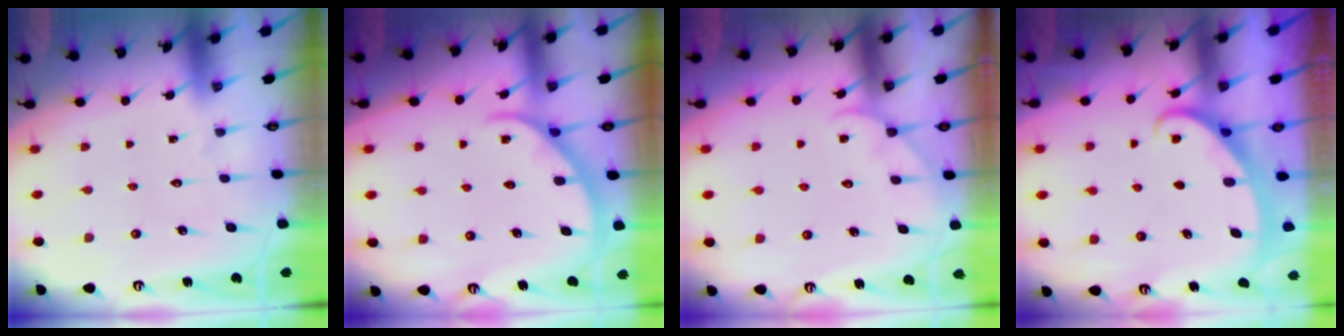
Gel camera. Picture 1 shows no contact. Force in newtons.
{"total": 2.7, "press": 2.6, "slide": 0.3}
{"total": 3.5, "press": 3.5, "slide": 0.4}
{"total": 2.4, "press": 2.4, "slide": 0.4}